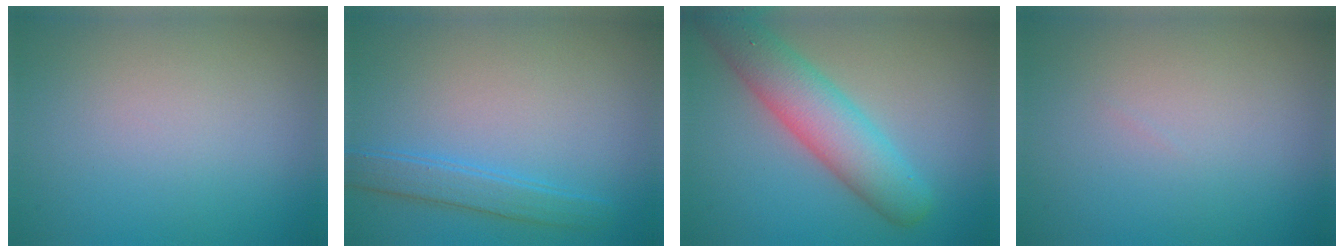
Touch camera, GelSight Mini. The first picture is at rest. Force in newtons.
{"total": 2.5, "press": 2.5, "slide": 0.1}
{"total": 6.2, "press": 6.2, "slide": 0.3}
{"total": 0.0}